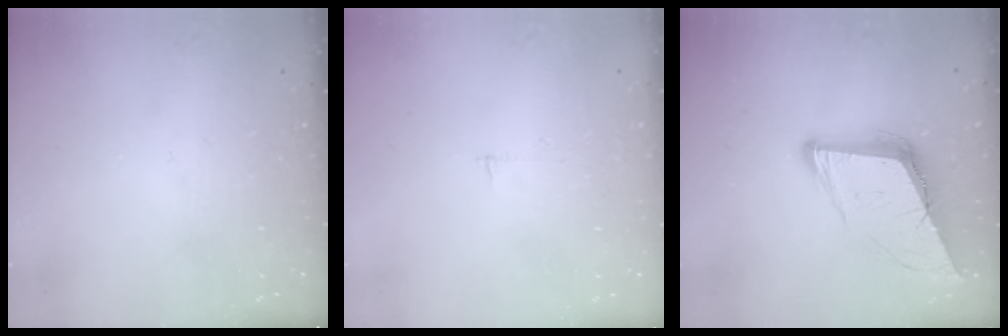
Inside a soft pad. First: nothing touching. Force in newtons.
{"total": 2.5, "press": 2.5, "slide": 0.2}
{"total": 11.8, "press": 11.2, "slide": 3.8}